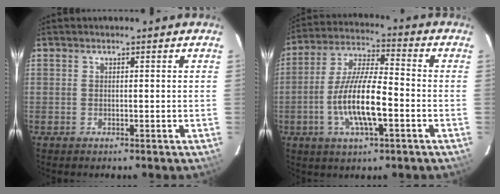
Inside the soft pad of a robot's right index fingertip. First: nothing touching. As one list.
[{"total": 12.9, "force": [-4.0, 3.2, 11.8], "torque": [-0.239, -0.002, -0.076]}]